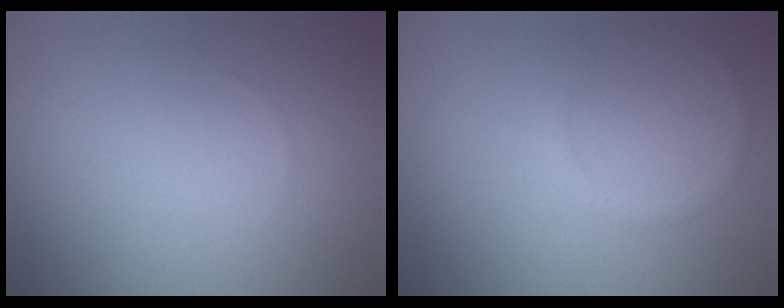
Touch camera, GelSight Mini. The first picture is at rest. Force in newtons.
{"total": 0.8, "press": 0.8, "slide": 0.1}